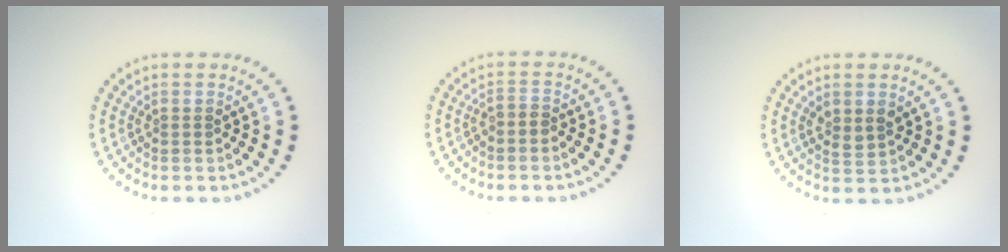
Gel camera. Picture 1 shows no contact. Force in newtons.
{"total": 0.8, "press": 0.4, "slide": 0.7}
{"total": 1.6, "press": 1.6, "slide": 0.5}